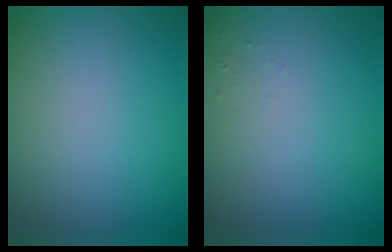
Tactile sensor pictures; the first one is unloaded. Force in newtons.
{"total": 0.5, "press": 0.5, "slide": 0.1}